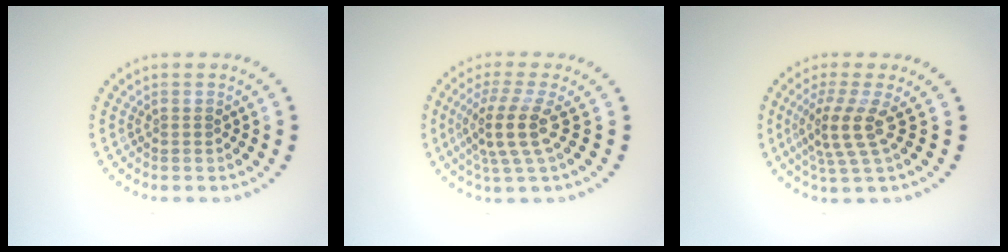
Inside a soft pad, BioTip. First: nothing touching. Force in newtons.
{"total": 3.8, "press": 2.8, "slide": 2.5}
{"total": 3.4, "press": 2.6, "slide": 2.2}